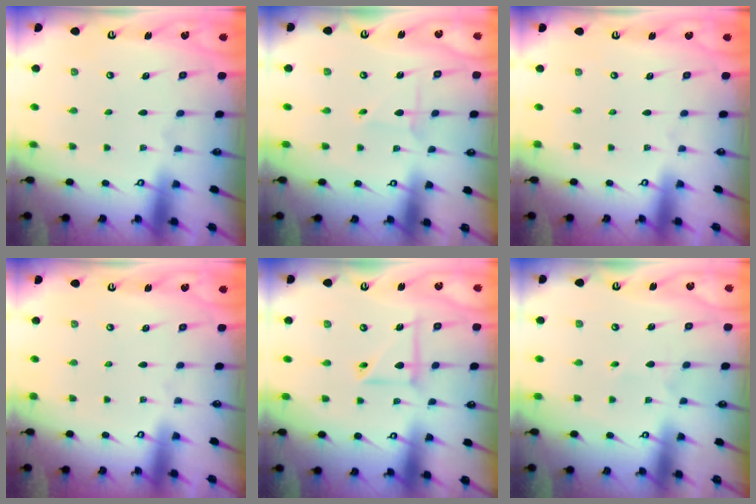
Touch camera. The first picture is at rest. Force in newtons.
{"total": 2.3, "press": 2.3, "slide": 0.2}
{"total": 0.0}
{"total": 0.0}
{"total": 7.9, "press": 7.8, "slide": 1.2}
{"total": 2.5, "press": 2.5, "slide": 0.3}